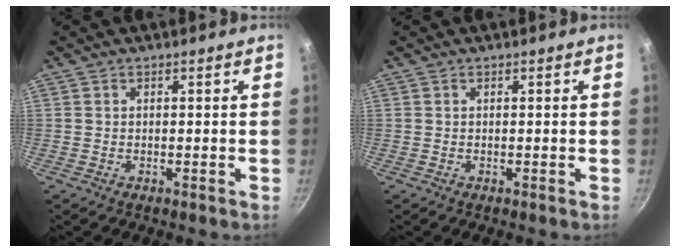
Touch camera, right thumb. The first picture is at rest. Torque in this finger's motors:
{"motor_torque": [0.01, 0.01, 0.00, 0.00, 0.00]}